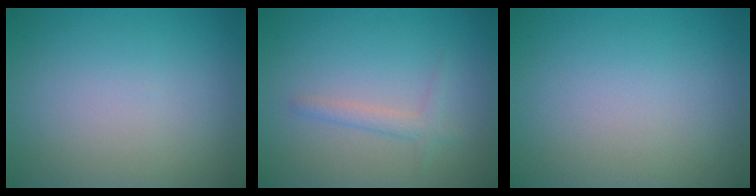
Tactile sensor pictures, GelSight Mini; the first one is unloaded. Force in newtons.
{"total": 1.5, "press": 1.5, "slide": 0.1}
{"total": 0.0}